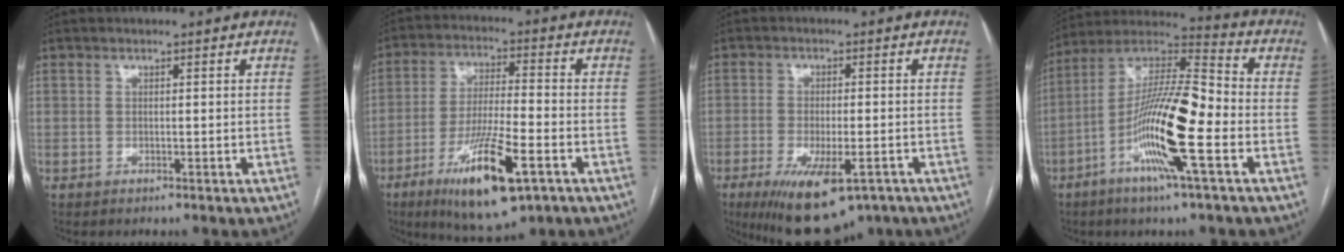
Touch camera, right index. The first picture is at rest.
{"total": 15.0, "force": [-7.2, 2.9, 12.8], "torque": [-0.238, -0.023, -0.115]}
{"total": 12.6, "force": [-7.4, 4.4, 9.2], "torque": [-0.153, -0.020, -0.107]}
{"total": 16.7, "force": [-5.3, 1.2, 15.8], "torque": [-0.303, 0.000, -0.102]}